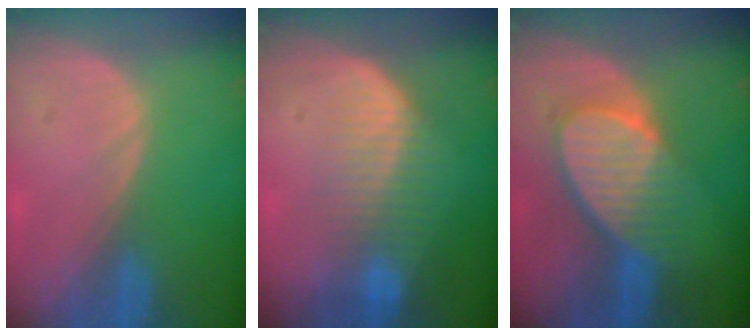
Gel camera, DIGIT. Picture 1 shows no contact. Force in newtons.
{"total": 7.3, "press": 6.6, "slide": 3.1}
{"total": 8.1, "press": 7.6, "slide": 2.8}